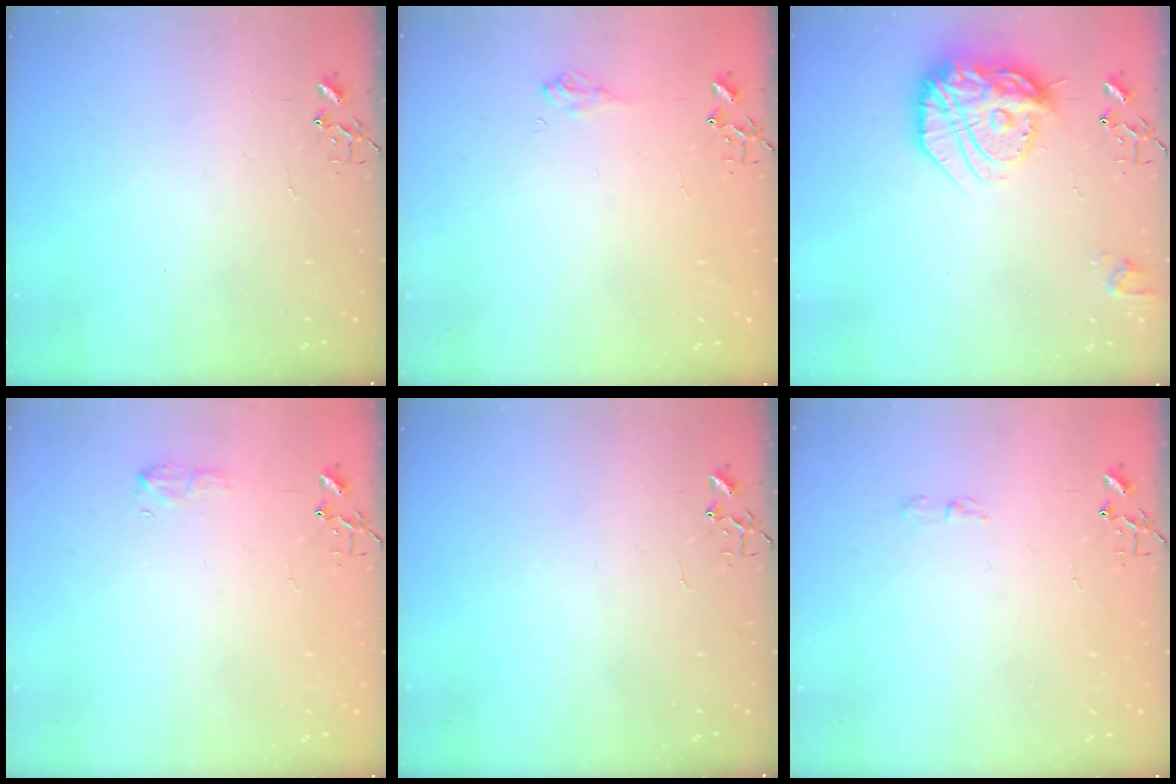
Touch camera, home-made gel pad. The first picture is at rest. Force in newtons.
{"total": 7.4, "press": 7.4, "slide": 0.9}
{"total": 21.8, "press": 21.8, "slide": 1.8}
{"total": 6.4, "press": 6.3, "slide": 0.7}
{"total": 0.0}
{"total": 4.1, "press": 4.0, "slide": 0.8}